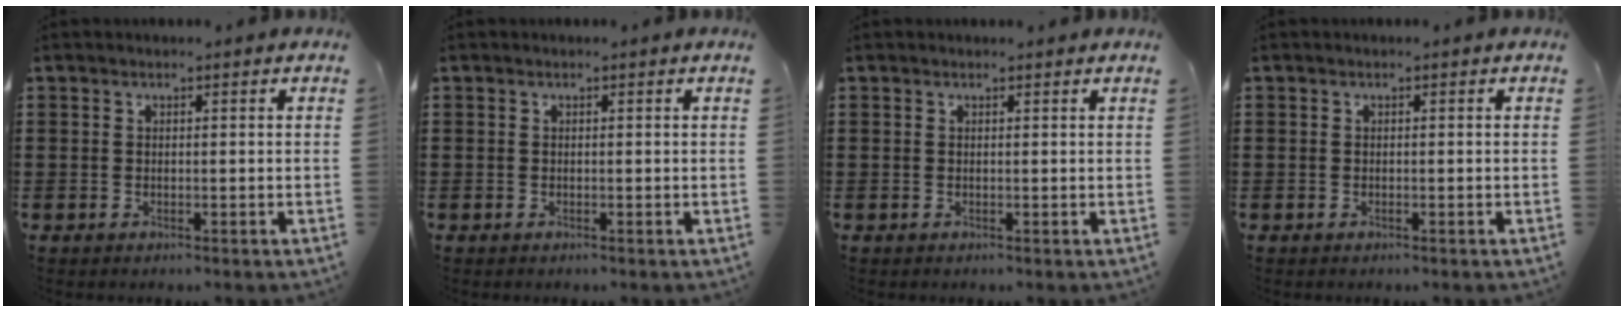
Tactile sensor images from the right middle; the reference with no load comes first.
{"total": 0.0}
{"total": 0.0}
{"total": 0.0}